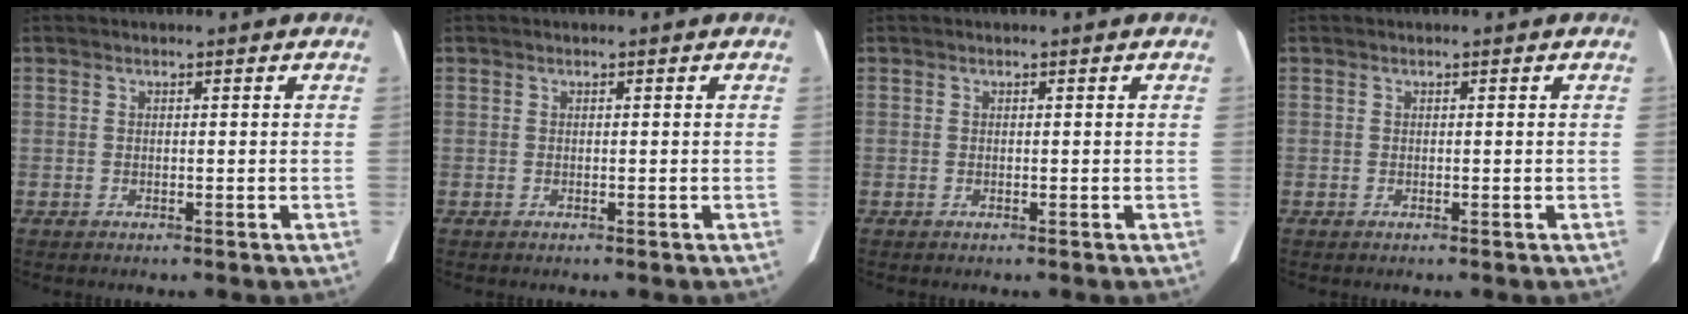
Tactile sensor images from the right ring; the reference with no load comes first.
{"total": 0.0}
{"total": 0.0}
{"total": 0.0}